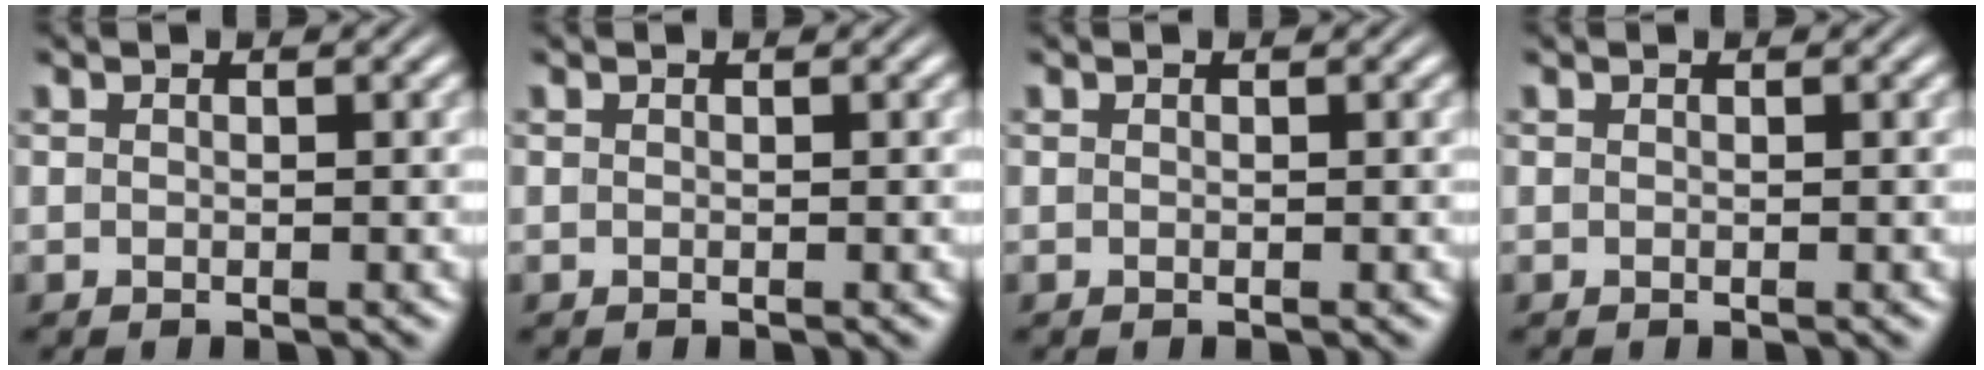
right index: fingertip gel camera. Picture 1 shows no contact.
{"total": 0.7, "force": [-0.1, -0.7, -0.3], "torque": [0.010, -0.009, 0.005]}
{"total": 0.0}
{"total": 0.0}